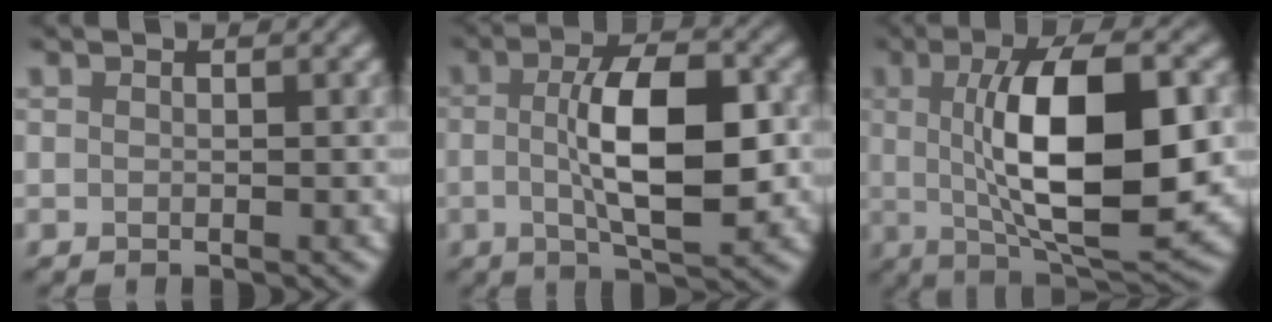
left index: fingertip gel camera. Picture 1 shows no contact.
{"total": 8.0, "force": [-0.3, 2.8, 7.5], "torque": [-0.127, 0.000, -0.006]}
{"total": 11.7, "force": [0.6, 4.0, 10.9], "torque": [-0.166, 0.004, 0.010]}